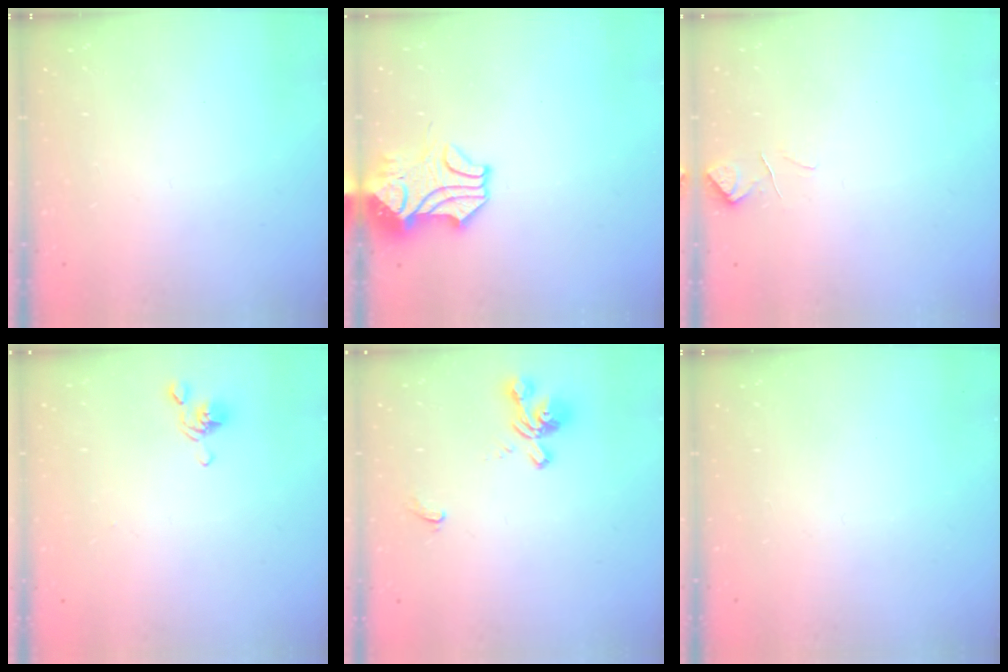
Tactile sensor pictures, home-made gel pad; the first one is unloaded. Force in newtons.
{"total": 3.9, "press": 3.7, "slide": 1.1}
{"total": 0.8, "press": 0.3, "slide": 0.7}
{"total": 2.6, "press": 2.5, "slide": 0.6}
{"total": 1.4, "press": 0.8, "slide": 1.2}
{"total": 0.0}